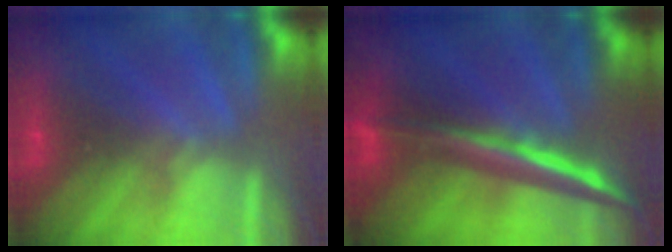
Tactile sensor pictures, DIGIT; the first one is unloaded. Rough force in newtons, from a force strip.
{"total": 2.8}